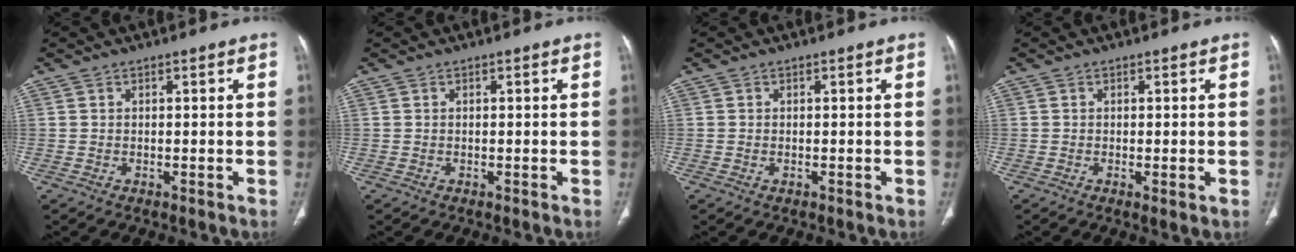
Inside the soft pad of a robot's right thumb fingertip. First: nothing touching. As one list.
[{"total": 0.0}, {"total": 0.0}, {"total": 1.6, "force": [-0.4, 0.3, 1.5], "torque": [-0.030, -0.008, -0.006]}]